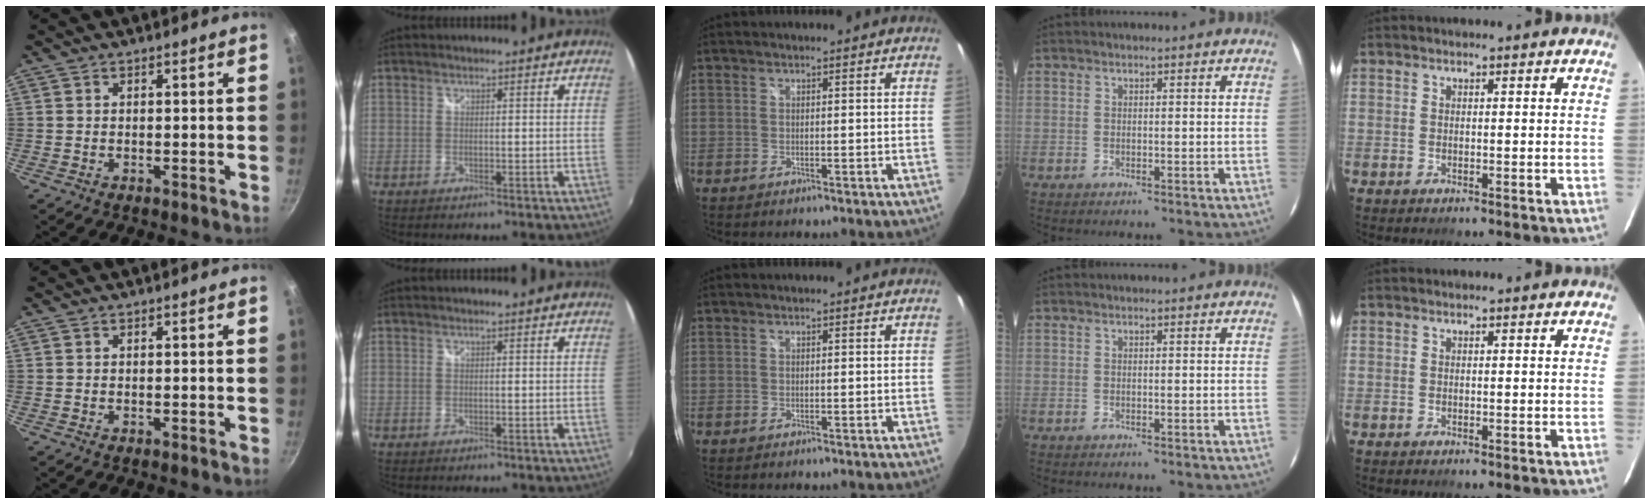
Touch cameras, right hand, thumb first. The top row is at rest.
{}